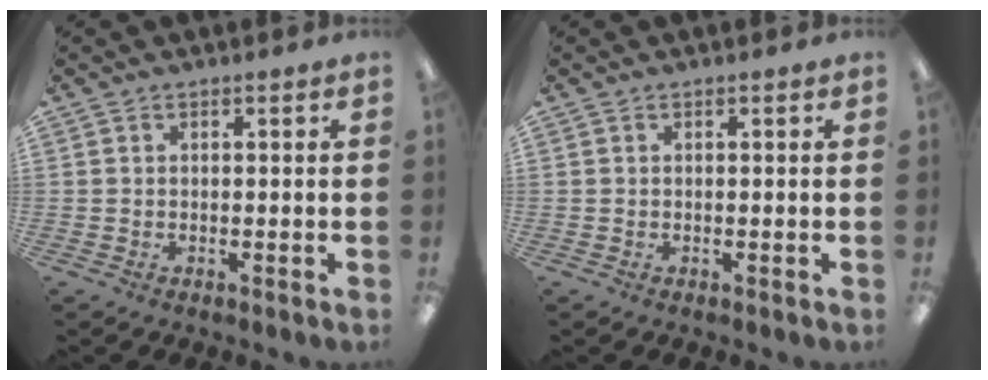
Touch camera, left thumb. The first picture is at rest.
{"total": 0.0}